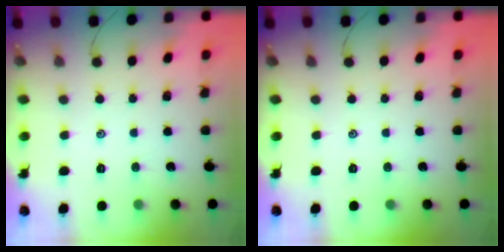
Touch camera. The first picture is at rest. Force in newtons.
{"total": 0.0}